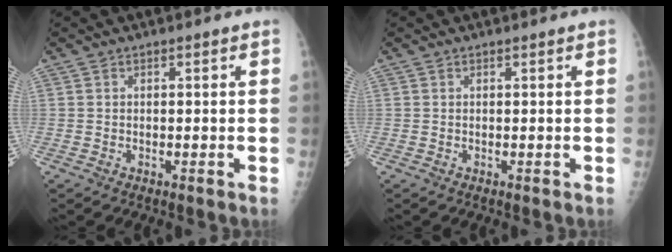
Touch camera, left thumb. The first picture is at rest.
{"total": 0.0}